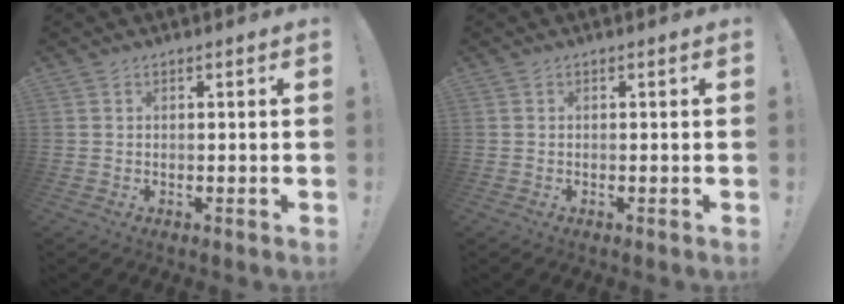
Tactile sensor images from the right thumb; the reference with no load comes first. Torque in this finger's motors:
{"motor_torque": [0.00, 0.00, 0.01, 0.01, 0.00]}